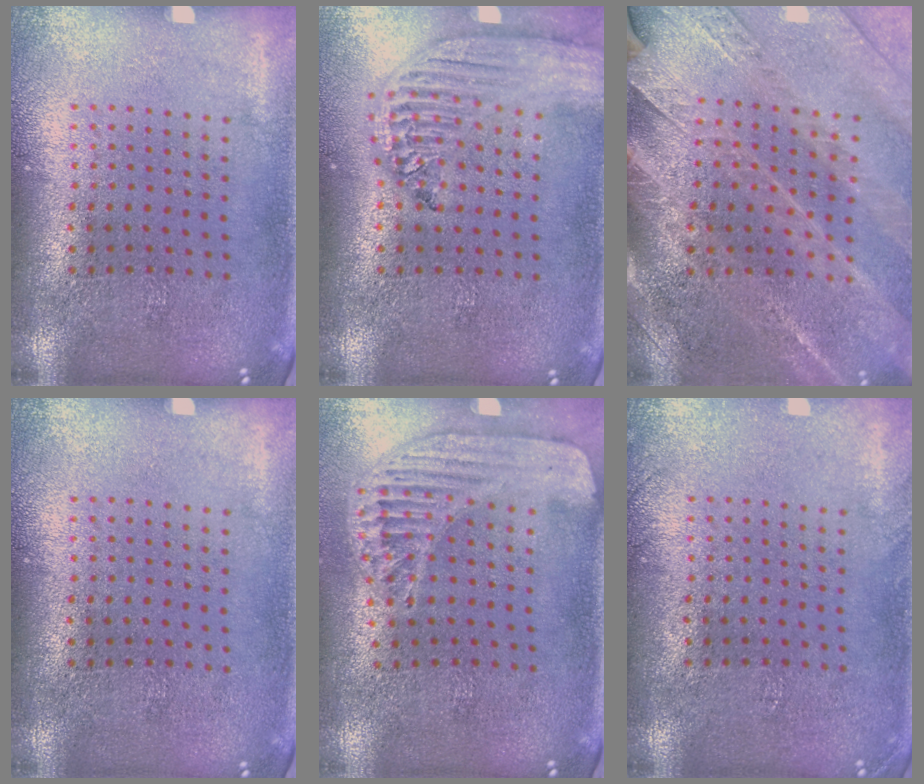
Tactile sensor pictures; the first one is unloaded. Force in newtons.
{"total": 2.3, "press": 1.9, "slide": 1.2}
{"total": 2.9, "press": 2.8, "slide": 0.4}
{"total": 0.0}
{"total": 1.5, "press": 1.5, "slide": 0.3}
{"total": 0.9, "press": 0.8, "slide": 0.2}